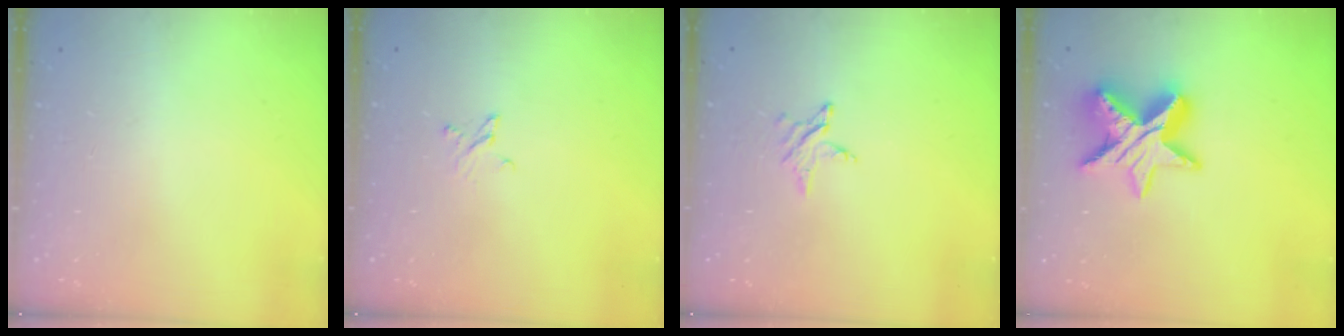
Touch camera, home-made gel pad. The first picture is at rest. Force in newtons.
{"total": 2.4, "press": 2.4, "slide": 0.2}
{"total": 2.9, "press": 2.8, "slide": 0.3}
{"total": 13.6, "press": 13.6, "slide": 0.9}